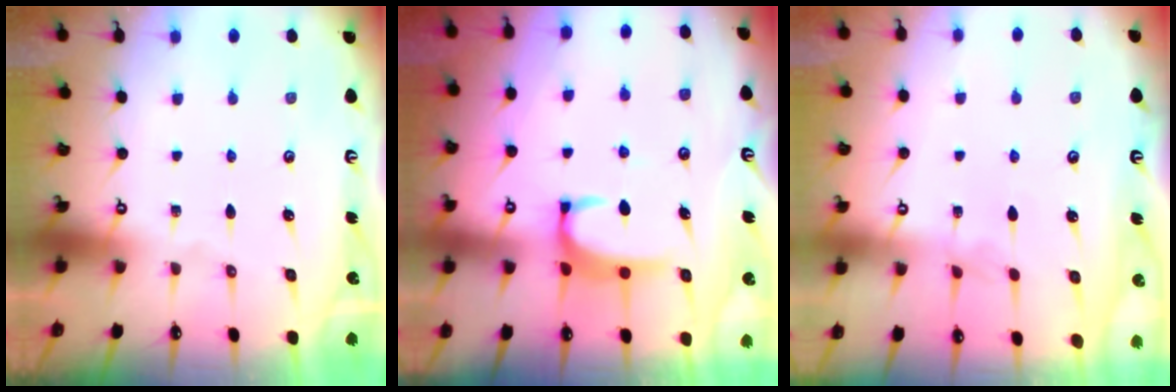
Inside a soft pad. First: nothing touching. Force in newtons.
{"total": 2.6, "press": 2.6, "slide": 0.5}
{"total": 2.3, "press": 2.3, "slide": 0.4}